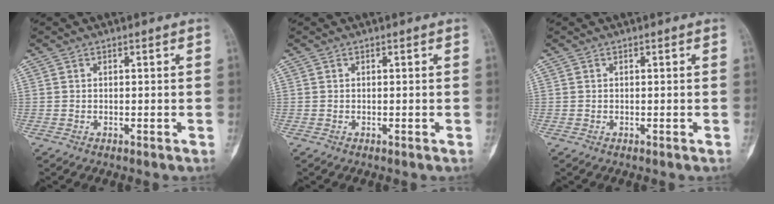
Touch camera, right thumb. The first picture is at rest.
{"total": 0.0}
{"total": 0.0}